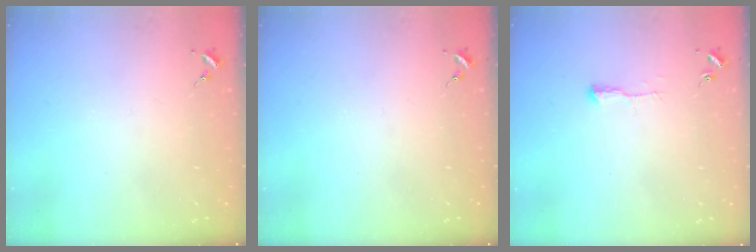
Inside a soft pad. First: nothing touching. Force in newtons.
{"total": 0.0}
{"total": 4.6, "press": 4.6, "slide": 0.7}